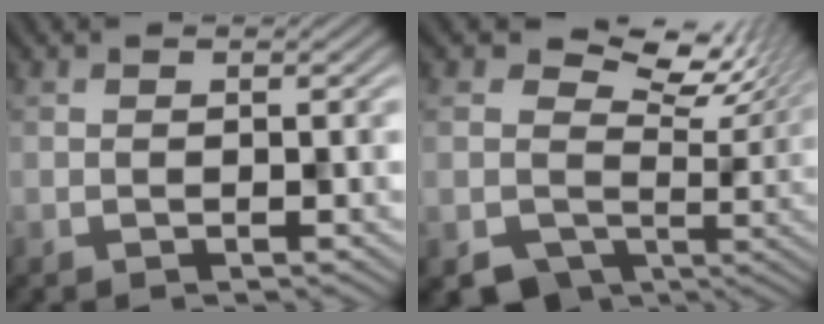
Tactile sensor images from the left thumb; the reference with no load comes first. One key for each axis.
{"total": 12.6, "fx": 3.1, "fy": 9.7, "fz": 7.4, "tx": -0.132, "ty": -0.012, "tz": 0.059}